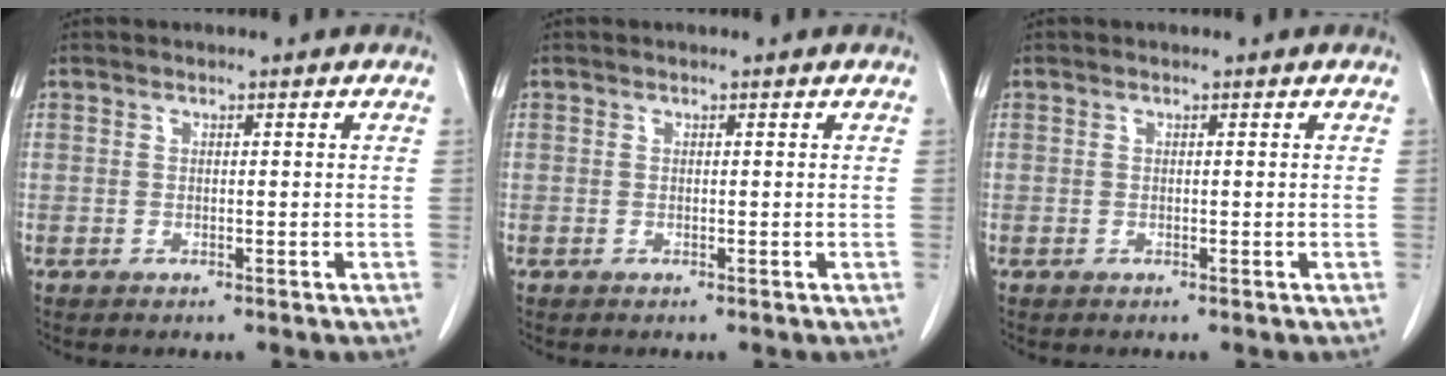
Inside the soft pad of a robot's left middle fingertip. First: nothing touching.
{"total": 0.0}
{"total": 0.0}